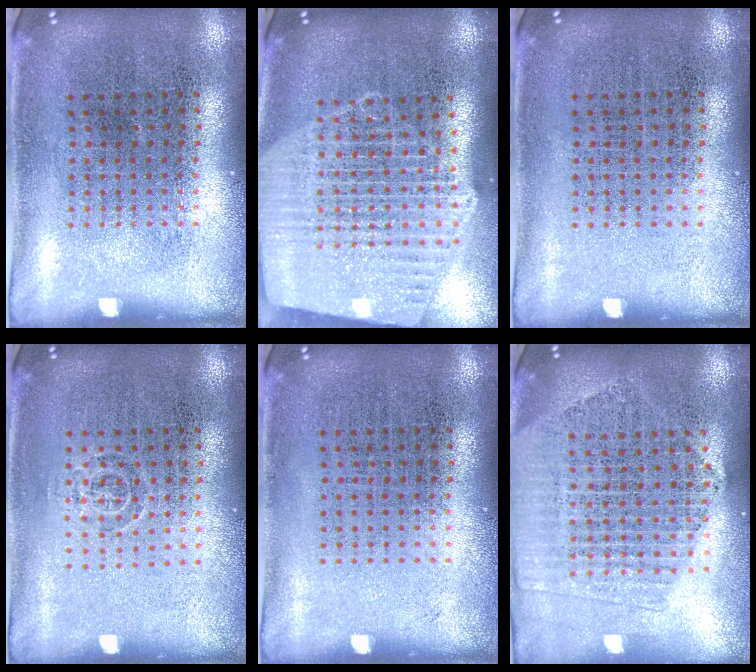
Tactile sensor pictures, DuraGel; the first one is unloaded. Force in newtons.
{"total": 2.6, "press": 2.2, "slide": 1.4}
{"total": 0.0}
{"total": 0.7, "press": 0.6, "slide": 0.5}
{"total": 0.0}
{"total": 2.1, "press": 1.9, "slide": 0.8}